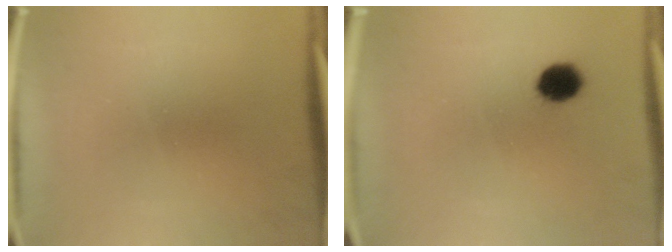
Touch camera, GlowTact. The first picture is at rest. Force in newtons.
{"total": 5.7}